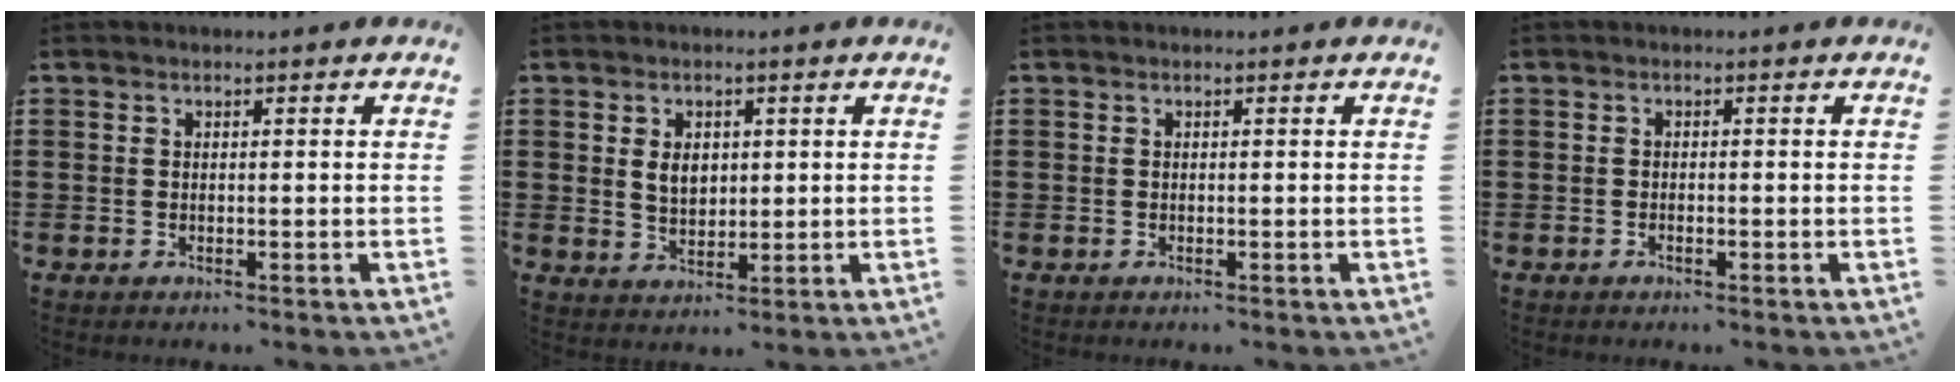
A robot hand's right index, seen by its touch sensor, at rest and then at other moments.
{"total": 3.6, "force": [0.7, 2.5, 2.5], "torque": [-0.047, 0.007, 0.010]}
{"total": 0.0}
{"total": 0.7, "force": [-0.5, 0.1, 0.5], "torque": [-0.012, -0.005, -0.008]}